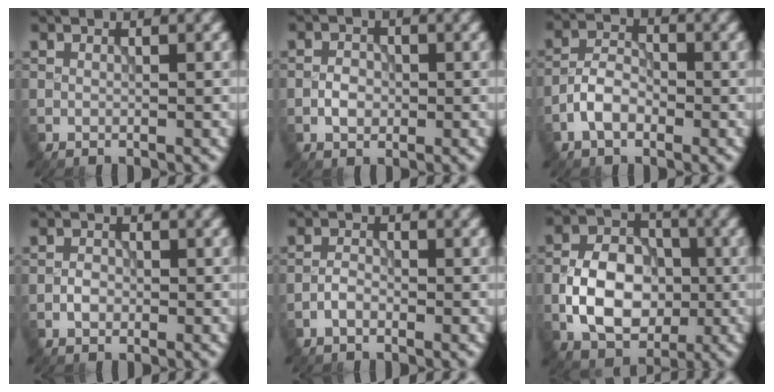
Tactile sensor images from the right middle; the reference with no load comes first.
{"total": 1.9, "force": [-0.5, 1.4, 1.2], "torque": [-0.021, 0.003, -0.013]}
{"total": 3.3, "force": [-1.6, 1.9, 2.2], "torque": [-0.037, 0.009, -0.037]}
{"total": 1.4, "force": [-0.5, 1.0, 0.8], "torque": [-0.014, 0.003, -0.012]}
{"total": 1.5, "force": [-0.9, 0.8, 0.9], "torque": [-0.017, 0.004, -0.021]}
{"total": 7.8, "force": [-1.6, 5.4, 5.4], "torque": [-0.093, 0.007, -0.032]}